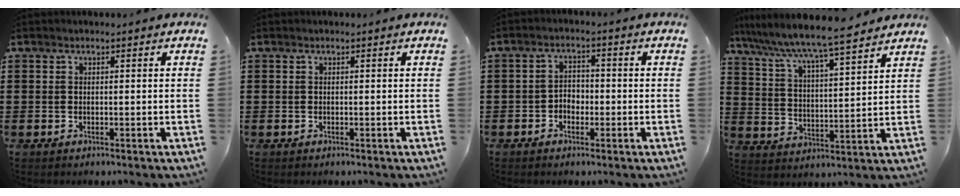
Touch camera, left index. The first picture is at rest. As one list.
[{"total": 0.0}, {"total": 2.5, "force": [-1.3, 1.7, 1.2], "torque": [-0.026, 0.007, -0.029]}, {"total": 6.3, "force": [5.7, -0.3, 2.6], "torque": [-0.076, -0.041, 0.092]}]